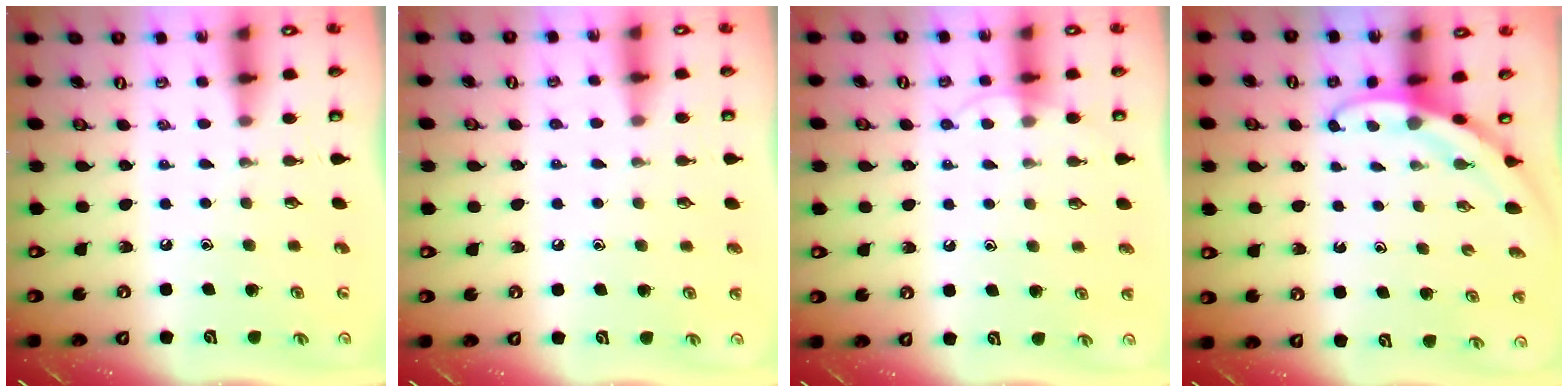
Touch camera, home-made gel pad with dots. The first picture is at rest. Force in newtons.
{"total": 2.9, "press": 2.8, "slide": 0.3}
{"total": 4.9, "press": 4.9, "slide": 0.4}
{"total": 3.2, "press": 3.2, "slide": 0.1}